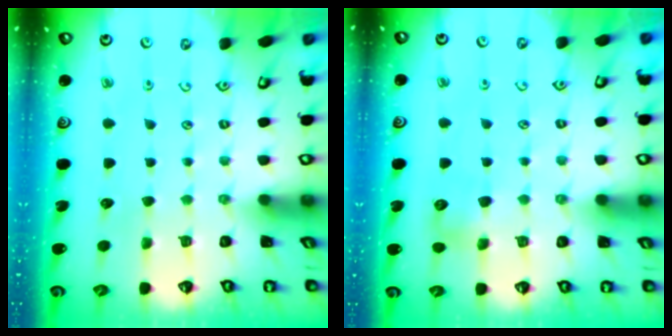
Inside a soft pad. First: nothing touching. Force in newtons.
{"total": 5.6, "press": 5.6, "slide": 0.5}